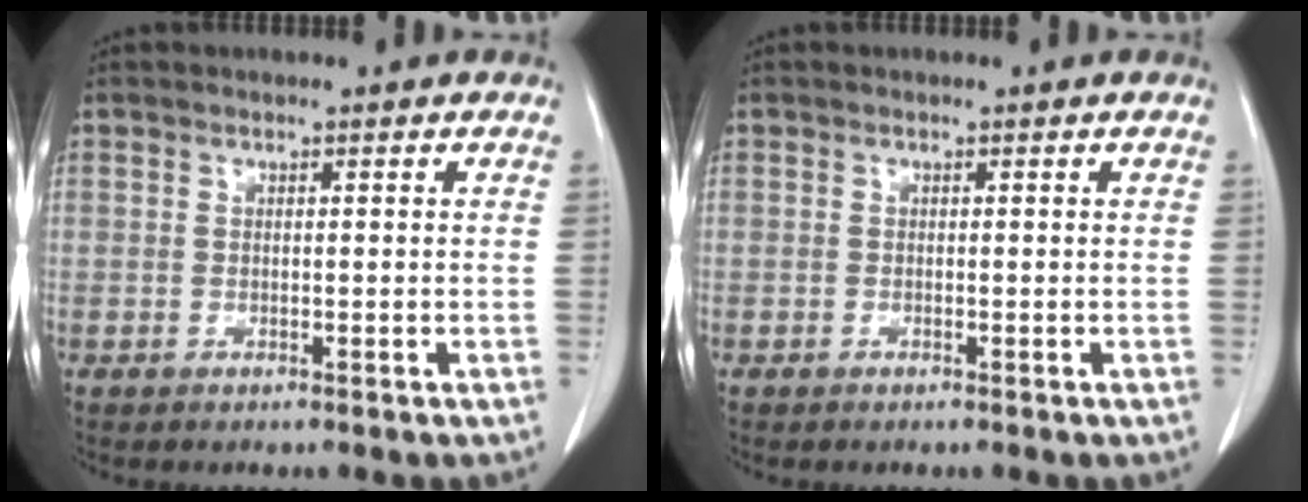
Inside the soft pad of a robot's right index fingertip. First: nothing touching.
{"total": 0.0}